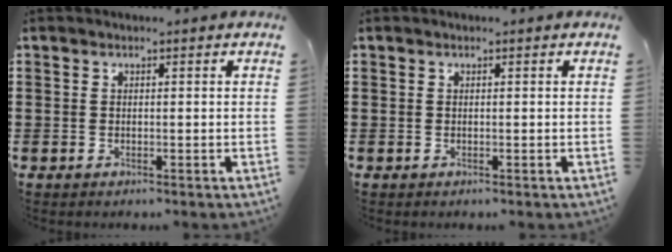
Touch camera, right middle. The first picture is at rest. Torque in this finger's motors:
{"motor_torque": [-0.22, -0.22, 0.00, 0.01]}